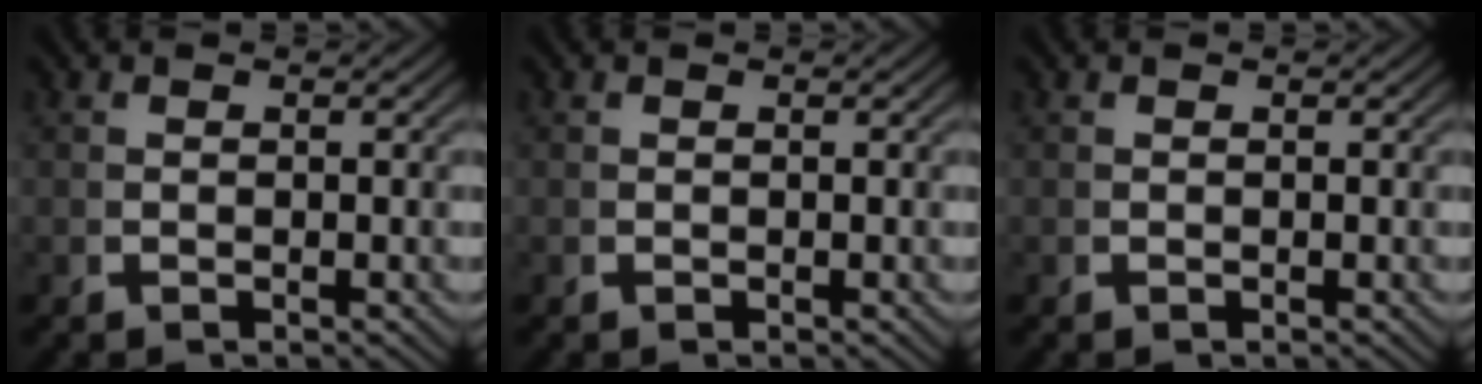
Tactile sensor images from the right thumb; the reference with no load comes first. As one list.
[{"total": 0.0}, {"total": 0.0}]